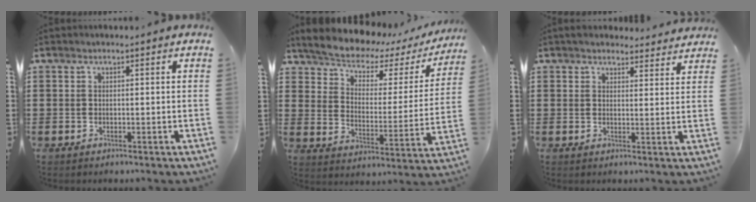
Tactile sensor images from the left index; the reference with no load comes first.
{"total": 5.9, "force": [5.4, 1.1, 2.0], "torque": [-0.069, -0.042, 0.088]}
{"total": 3.2, "force": [3.1, 0.7, 0.5], "torque": [-0.011, -0.011, 0.056]}